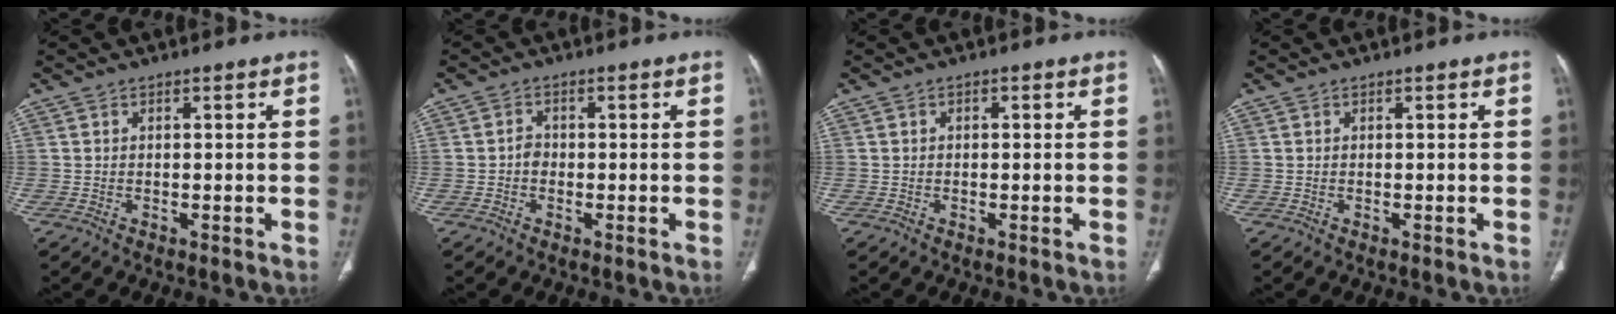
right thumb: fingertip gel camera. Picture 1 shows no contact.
{"total": 1.8, "force": [-0.5, 1.5, 0.9], "torque": [-0.006, 0.007, -0.014]}
{"total": 0.6, "force": [0.0, 0.4, 0.4], "torque": [-0.001, 0.002, -0.003]}
{"total": 0.0}